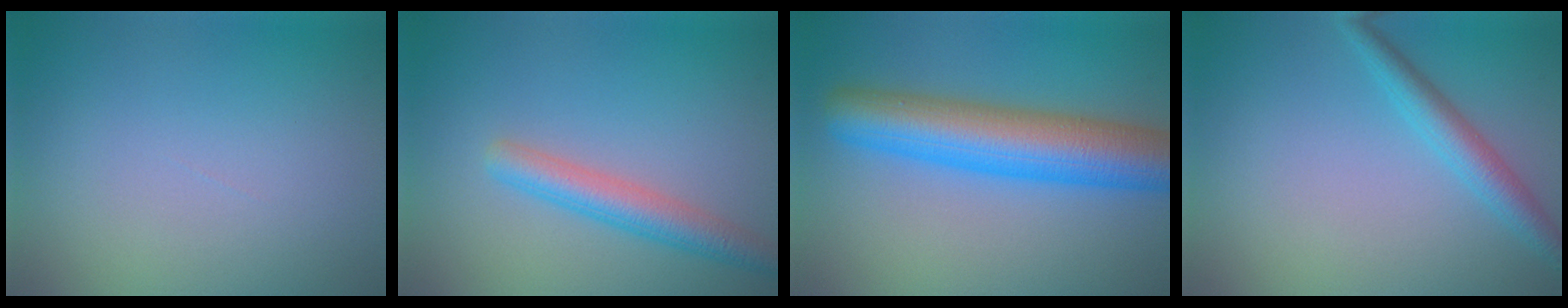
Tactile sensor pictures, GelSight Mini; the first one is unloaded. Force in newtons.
{"total": 3.5, "press": 3.5, "slide": 0.2}
{"total": 8.9, "press": 8.9, "slide": 0.2}
{"total": 2.6, "press": 2.6, "slide": 0.0}